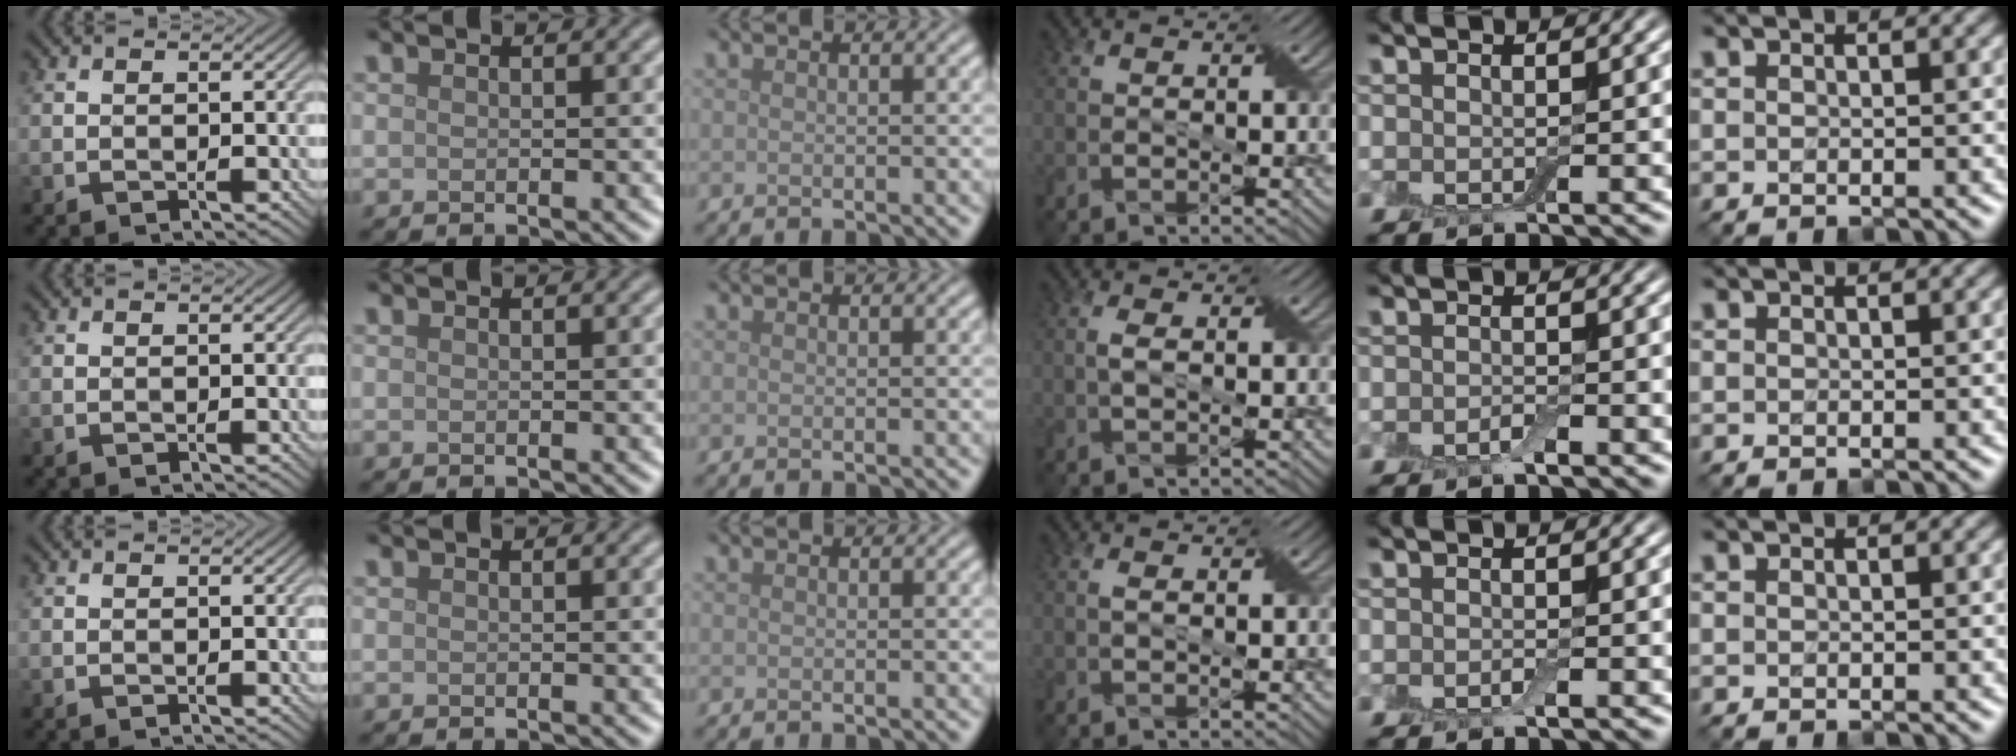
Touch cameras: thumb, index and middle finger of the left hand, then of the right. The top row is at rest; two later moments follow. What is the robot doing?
{"motion": "shake", "object": "box of matches"}